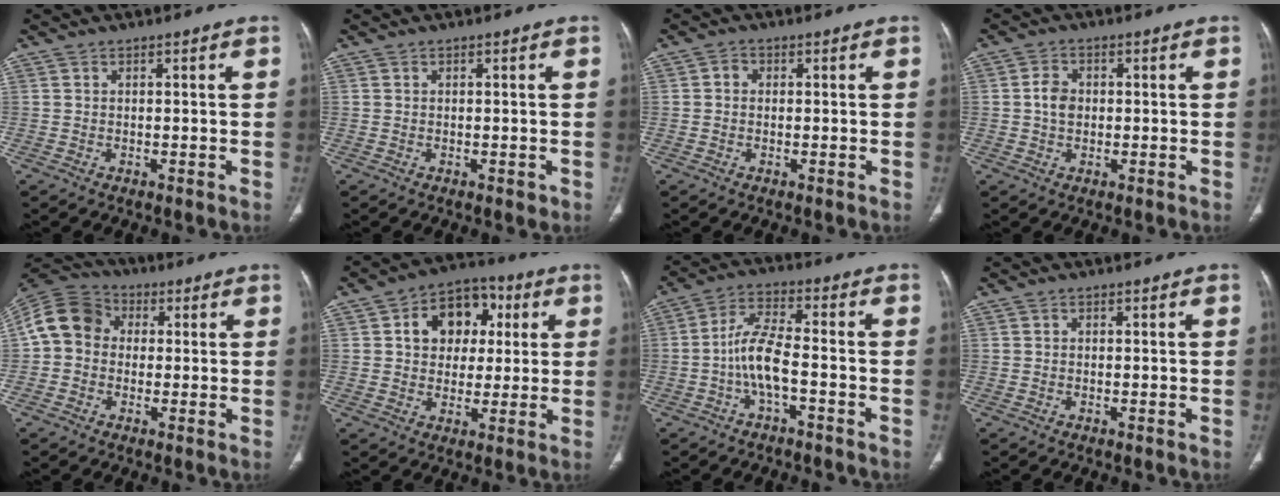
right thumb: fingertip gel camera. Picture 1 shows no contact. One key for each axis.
{"total": 0.7, "fx": -0.1, "fy": 0.5, "fz": 0.4, "tx": -0.004, "ty": 0.000, "tz": 0.001}
{"total": 1.5, "fx": 0.0, "fy": 1.4, "fz": 0.7, "tx": -0.003, "ty": 0.006, "tz": -0.005}
{"total": 3.7, "fx": 0.1, "fy": 3.0, "fz": 2.3, "tx": -0.033, "ty": 0.006, "tz": -0.003}
{"total": 10.6, "fx": 0.6, "fy": 9.1, "fz": 5.4, "tx": -0.090, "ty": 0.031, "tz": -0.006}
{"total": 12.3, "fx": 3.0, "fy": 9.6, "fz": 7.1, "tx": -0.062, "ty": 0.010, "tz": 0.040}
{"total": 7.6, "fx": -2.5, "fy": 2.5, "fz": 6.7, "tx": -0.141, "ty": 0.032, "tz": -0.050}
{"total": 0.0}